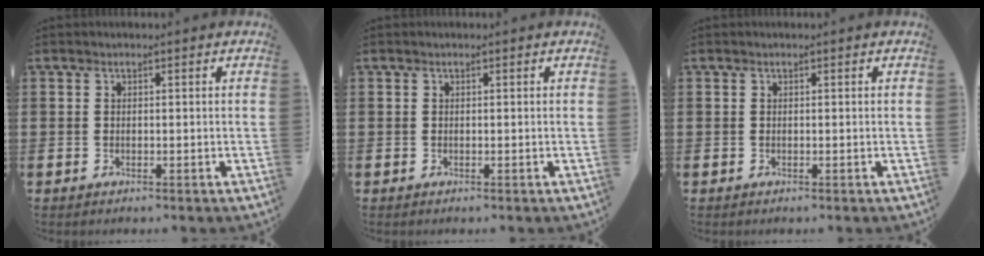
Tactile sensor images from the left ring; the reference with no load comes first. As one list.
[{"total": 0.0}, {"total": 0.0}]